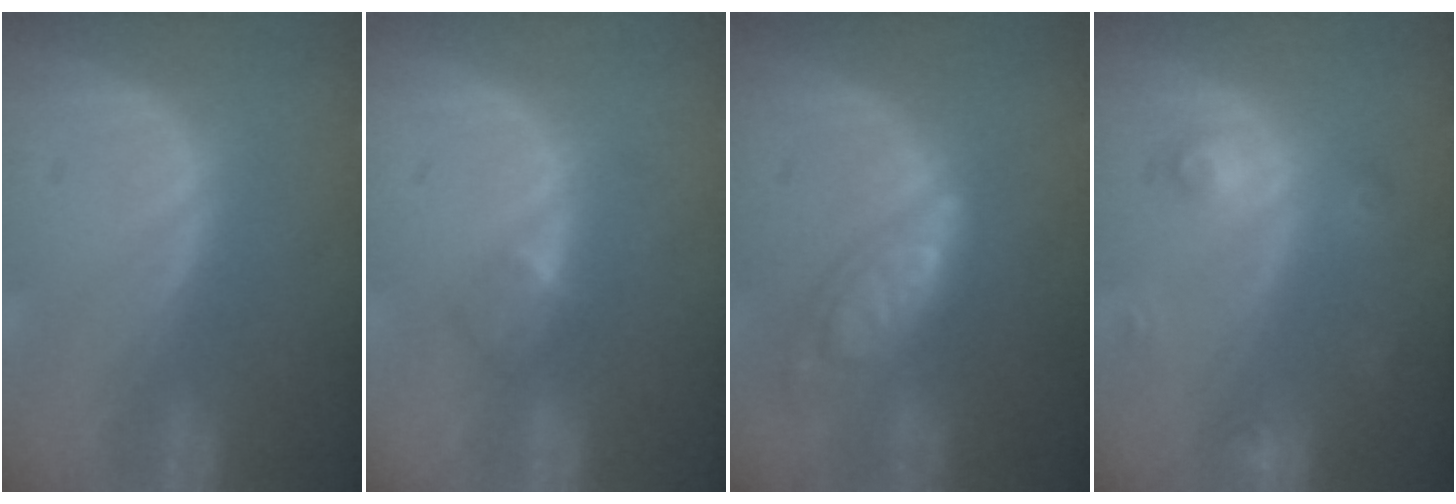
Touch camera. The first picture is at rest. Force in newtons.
{"total": 2.3, "press": 2.0, "slide": 1.1}
{"total": 6.7, "press": 6.7, "slide": 0.4}
{"total": 3.4, "press": 3.1, "slide": 1.2}